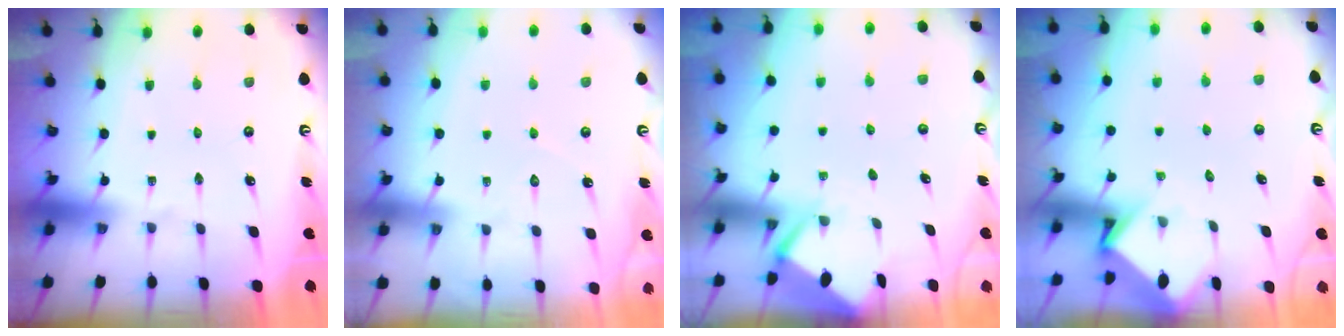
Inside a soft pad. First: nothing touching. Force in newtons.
{"total": 5.9, "press": 5.8, "slide": 0.7}
{"total": 2.8, "press": 2.8, "slide": 0.2}
{"total": 3.6, "press": 3.5, "slide": 0.3}